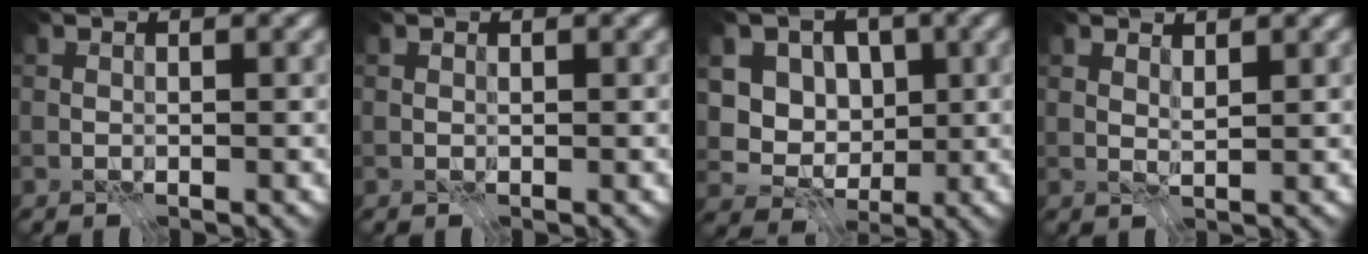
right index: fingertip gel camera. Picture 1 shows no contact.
{"total": 0.0}
{"total": 9.0, "force": [1.6, 7.6, 4.5], "torque": [-0.053, 0.020, 0.000]}
{"total": 1.4, "force": [1.0, 0.3, 0.8], "torque": [-0.016, 0.000, 0.019]}